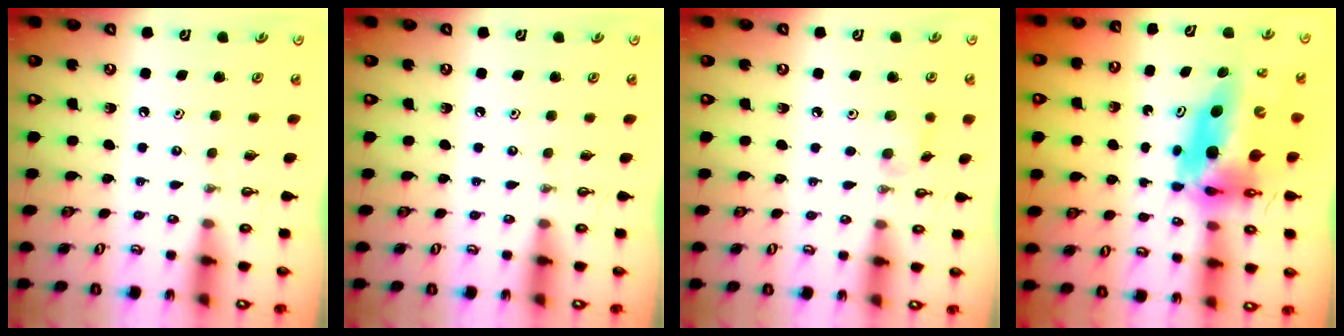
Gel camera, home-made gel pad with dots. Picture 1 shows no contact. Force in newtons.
{"total": 0.0}
{"total": 7.1, "press": 6.8, "slide": 2.2}
{"total": 11.1, "press": 11.1, "slide": 0.9}